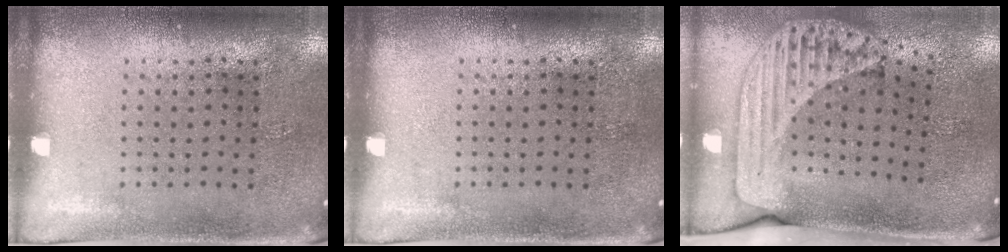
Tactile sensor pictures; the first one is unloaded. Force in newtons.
{"total": 0.0}
{"total": 2.4, "press": 1.7, "slide": 1.7}